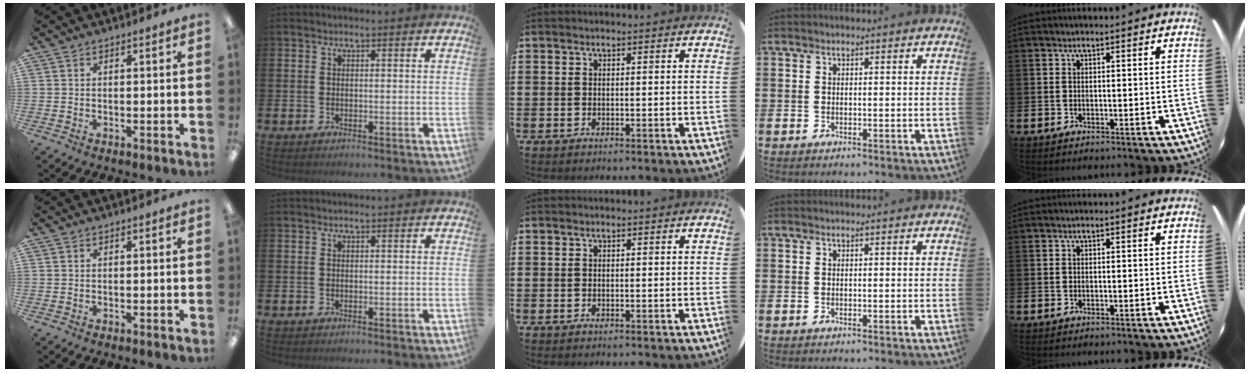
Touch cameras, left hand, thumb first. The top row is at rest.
{}